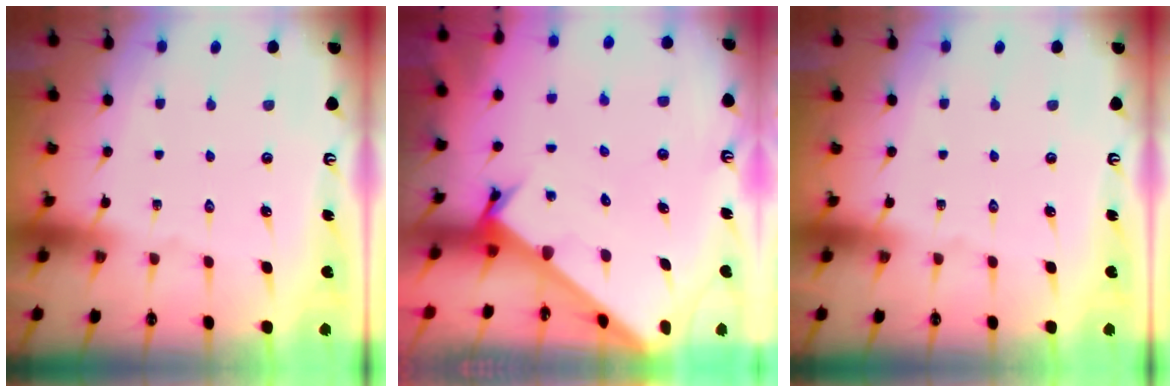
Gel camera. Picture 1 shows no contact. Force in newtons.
{"total": 2.3, "press": 2.3, "slide": 0.2}
{"total": 0.0}